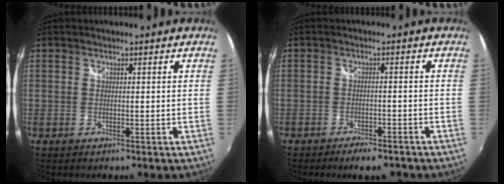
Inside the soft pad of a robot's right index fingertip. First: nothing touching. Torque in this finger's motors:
{"motor_torque": [0.01, 0.05, 0.00, -0.03]}